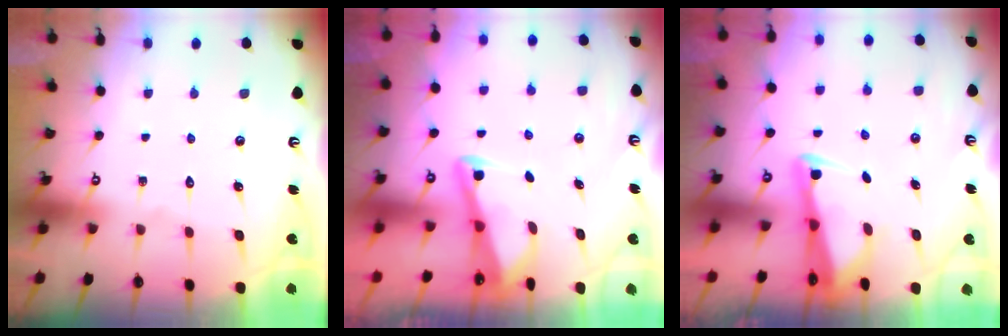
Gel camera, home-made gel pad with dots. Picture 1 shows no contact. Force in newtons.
{"total": 3.0, "press": 2.9, "slide": 0.4}
{"total": 2.4, "press": 2.4, "slide": 0.5}